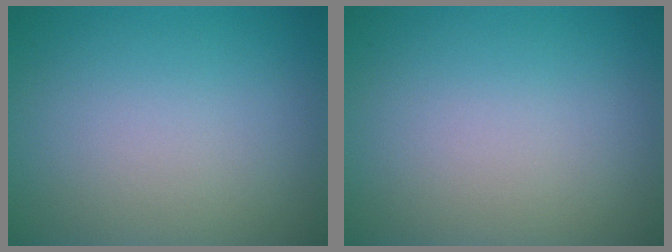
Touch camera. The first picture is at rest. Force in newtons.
{"total": 0.0}